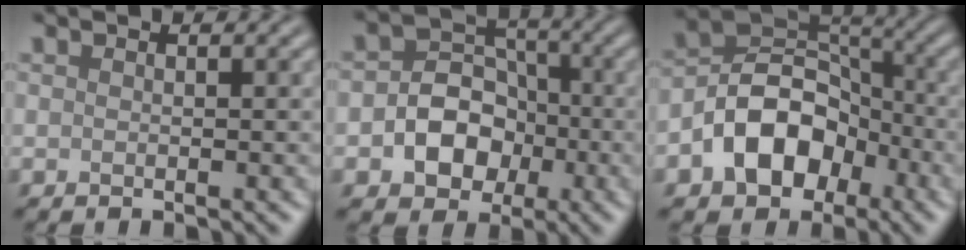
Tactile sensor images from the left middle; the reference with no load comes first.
{"total": 5.8, "force": [-1.5, 4.6, 3.2], "torque": [-0.028, 0.001, -0.038]}
{"total": 8.2, "force": [-3.5, 5.7, 4.7], "torque": [-0.073, 0.006, -0.073]}